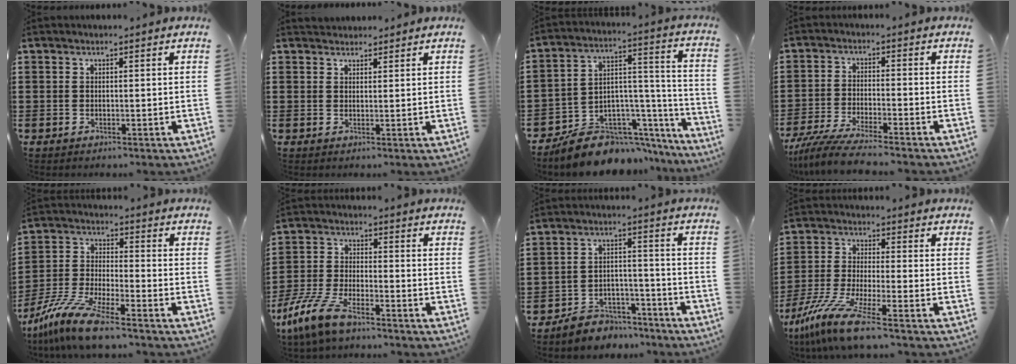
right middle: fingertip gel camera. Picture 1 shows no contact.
{"total": 1.6, "force": [1.5, 0.4, -0.3], "torque": [0.002, 0.004, 0.031]}
{"total": 9.9, "force": [-8.6, 4.5, 2.0], "torque": [-0.032, 0.026, -0.154]}
{"total": 5.9, "force": [-5.4, 0.0, 2.3], "torque": [-0.063, -0.016, -0.108]}
{"total": 10.2, "force": [-8.6, 0.9, 5.5], "torque": [-0.124, 0.005, -0.175]}
{"total": 8.6, "force": [-6.8, 2.1, 4.8], "torque": [-0.118, 0.001, -0.136]}
{"total": 5.6, "force": [-5.3, 1.6, 0.2], "torque": [-0.004, 0.018, -0.108]}
{"total": 9.3, "force": [-7.1, 0.5, 6.0], "torque": [-0.139, -0.011, -0.144]}